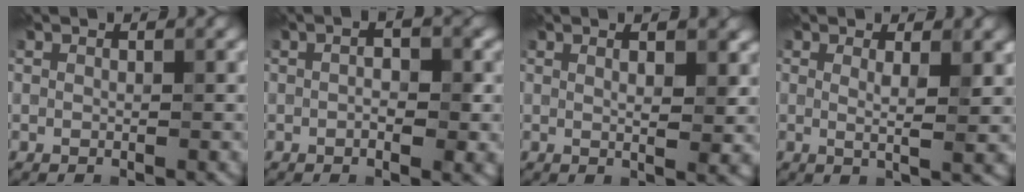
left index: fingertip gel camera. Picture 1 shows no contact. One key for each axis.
{"total": 3.0, "fx": -0.1, "fy": 1.3, "fz": 2.6, "tx": -0.013, "ty": -0.005, "tz": -0.013}
{"total": 4.3, "fx": 1.6, "fy": 1.5, "fz": 3.7, "tx": -0.031, "ty": 0.011, "tz": 0.006}
{"total": 2.9, "fx": 0.8, "fy": 0.6, "fz": 2.7, "tx": -0.039, "ty": -0.007, "tz": 0.009}